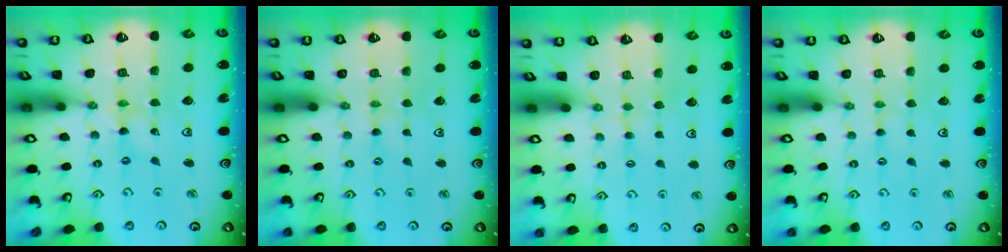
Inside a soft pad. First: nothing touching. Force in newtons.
{"total": 0.0}
{"total": 2.7, "press": 2.7, "slide": 0.4}
{"total": 1.4, "press": 1.4, "slide": 0.2}